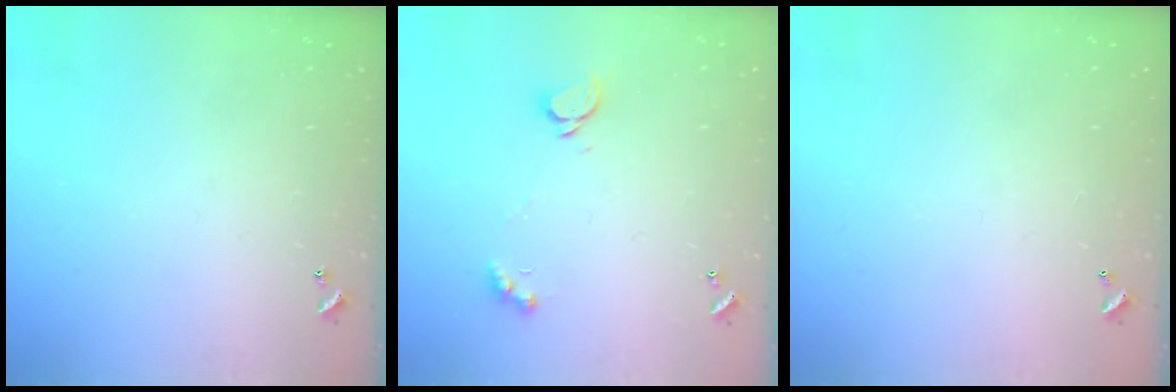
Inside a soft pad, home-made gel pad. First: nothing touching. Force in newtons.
{"total": 2.1, "press": 2.1, "slide": 0.3}
{"total": 2.9, "press": 2.9, "slide": 0.1}